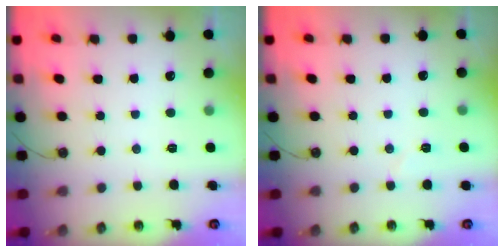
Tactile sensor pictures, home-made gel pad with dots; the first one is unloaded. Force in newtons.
{"total": 4.4, "press": 3.9, "slide": 2.0}